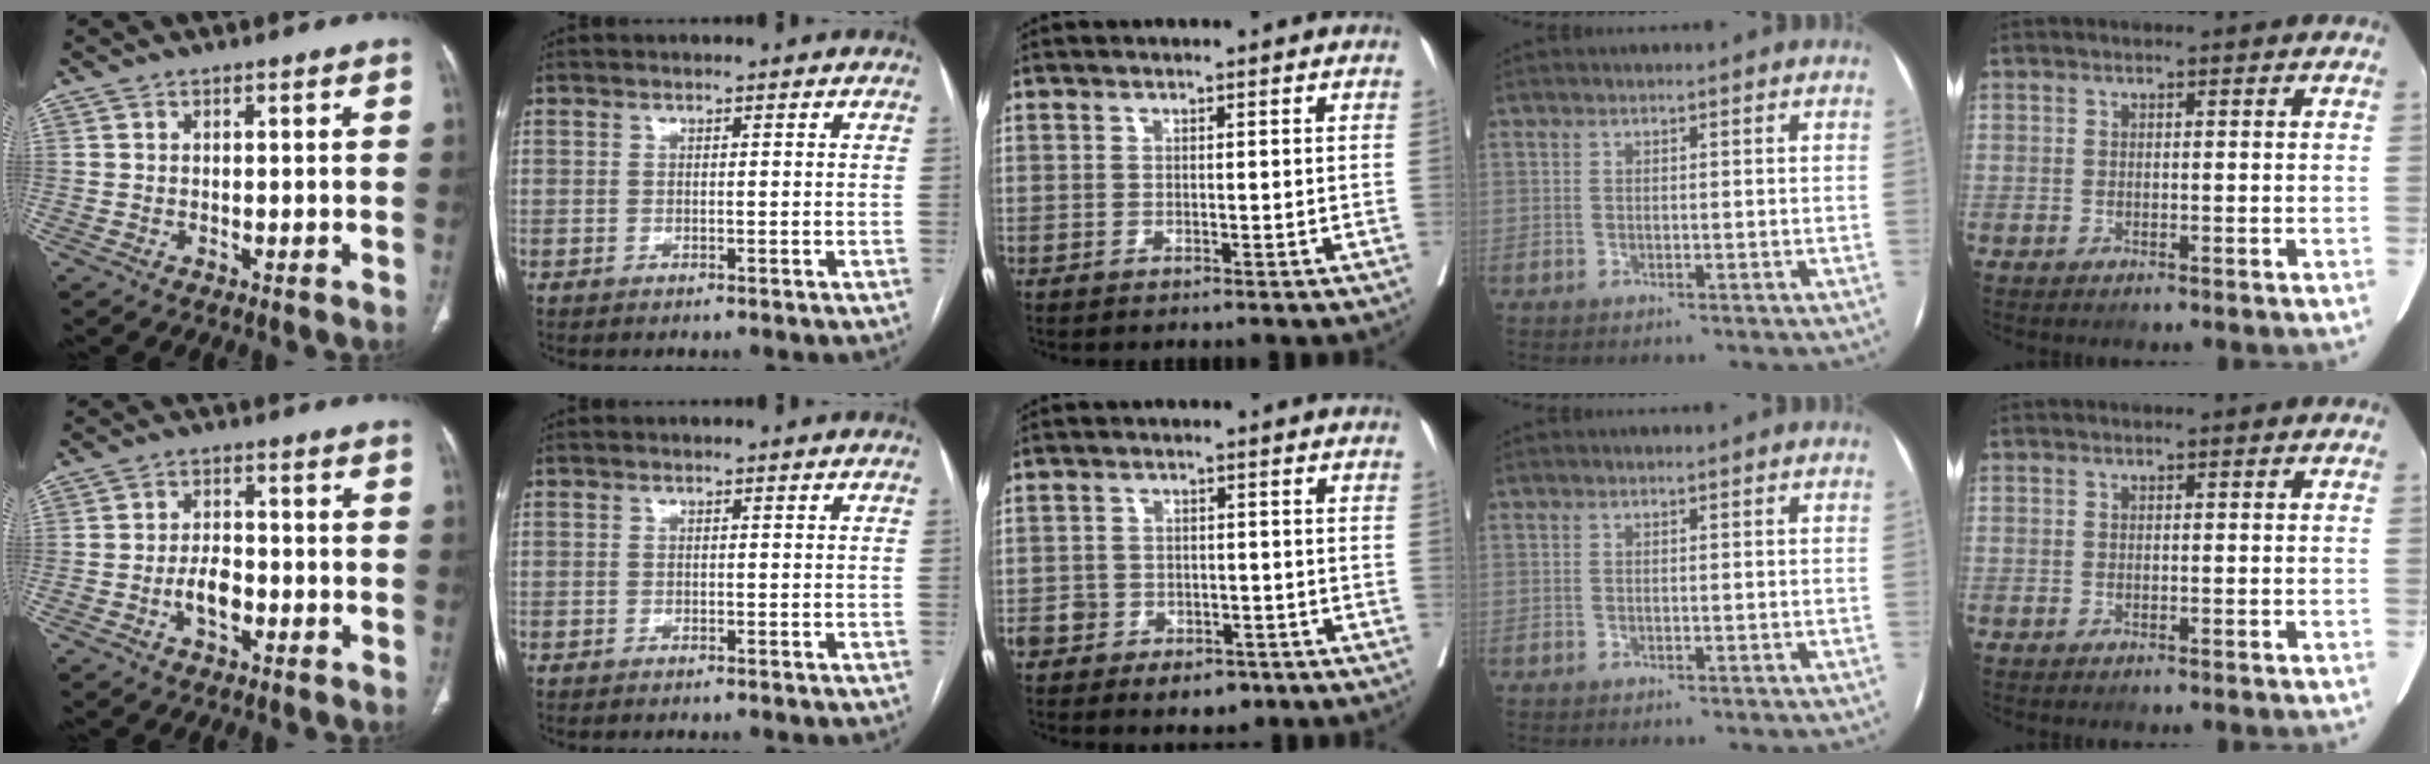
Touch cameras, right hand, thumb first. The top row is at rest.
{"thumb": {"total": 4.9, "force": [-1.8, 2.9, 3.6], "torque": [-0.054, 0.017, -0.032]}, "middle": {"total": 6.3, "force": [-3.7, 4.4, 2.7], "torque": [-0.027, 0.010, -0.048]}}